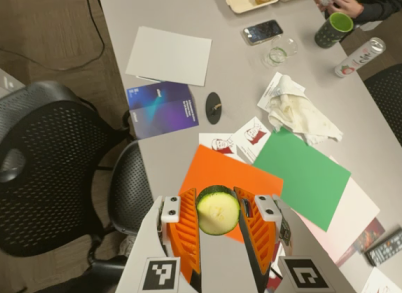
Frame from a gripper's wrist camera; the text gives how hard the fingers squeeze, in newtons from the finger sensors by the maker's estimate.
{"total": 11.2, "left": 11.2, "right": 11.3}